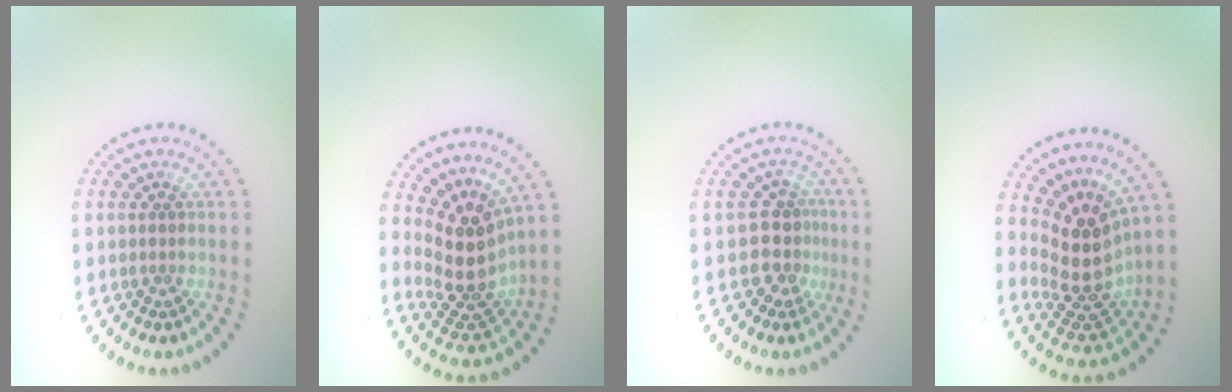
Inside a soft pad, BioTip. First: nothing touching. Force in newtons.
{"total": 4.6, "press": 3.5, "slide": 3.0}
{"total": 2.9, "press": 2.1, "slide": 1.9}
{"total": 4.5, "press": 3.4, "slide": 3.1}